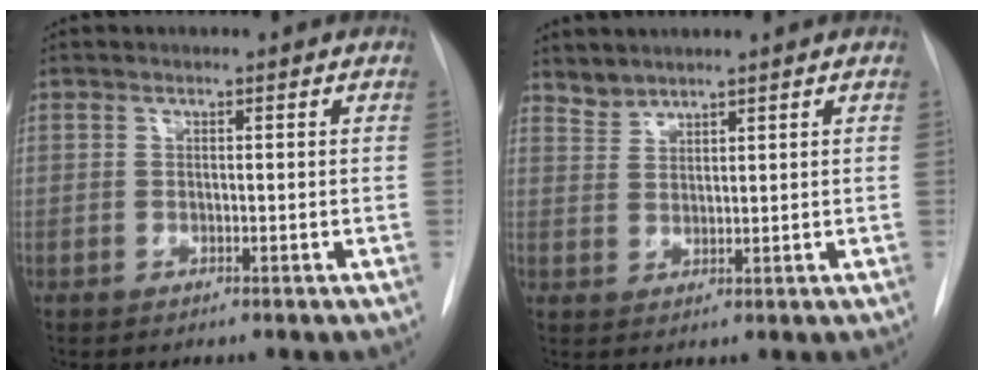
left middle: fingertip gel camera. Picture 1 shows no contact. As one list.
[{"total": 2.4, "force": [2.3, 0.6, -0.2], "torque": [0.009, 0.006, 0.046]}]